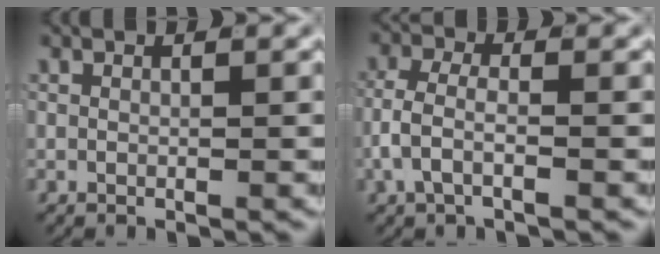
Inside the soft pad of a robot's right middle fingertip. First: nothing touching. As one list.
[{"total": 3.3, "force": [-1.3, 1.7, 2.5], "torque": [-0.058, -0.004, -0.022]}]